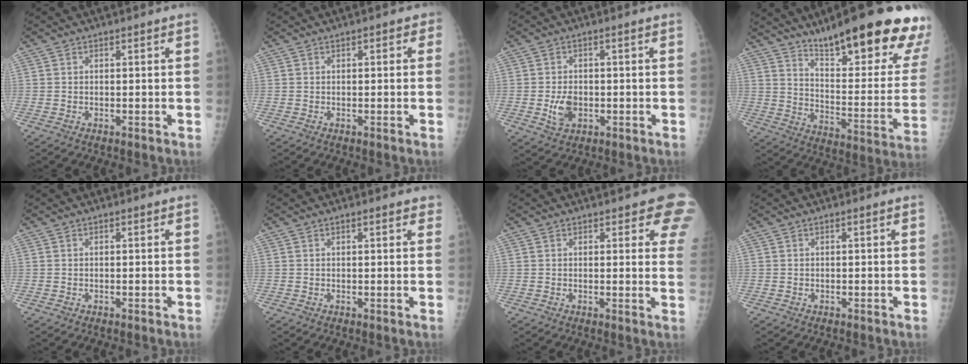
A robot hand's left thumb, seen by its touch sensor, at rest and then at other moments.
{"total": 1.9, "force": [0.5, 1.1, 1.4], "torque": [-0.002, 0.005, -0.001]}
{"total": 4.4, "force": [-1.0, 3.0, 3.1], "torque": [-0.050, 0.001, -0.012]}
{"total": 27.7, "force": [19.0, 5.3, 19.5], "torque": [-0.241, -0.090, 0.274]}
{"total": 0.0}
{"total": 2.2, "force": [1.6, 0.7, 1.3], "torque": [-0.004, 0.002, 0.016]}
{"total": 8.2, "force": [5.4, 2.9, 5.5], "torque": [-0.026, -0.020, 0.049]}
{"total": 0.0}